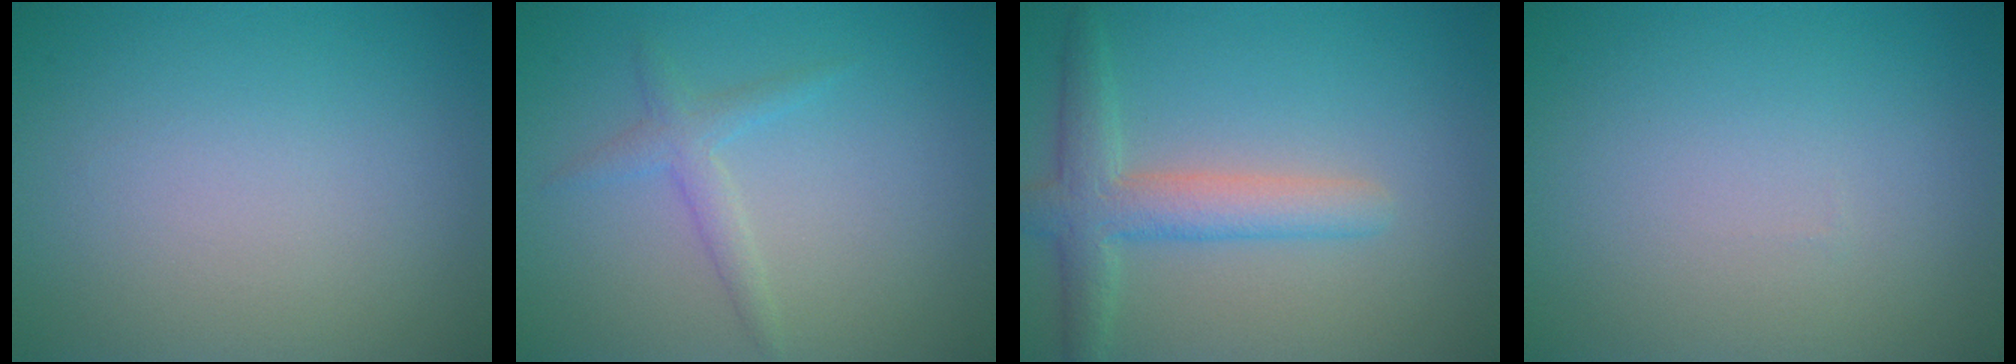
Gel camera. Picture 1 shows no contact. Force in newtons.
{"total": 1.7, "press": 1.7, "slide": 0.1}
{"total": 4.1, "press": 4.1, "slide": 0.3}
{"total": 0.0}